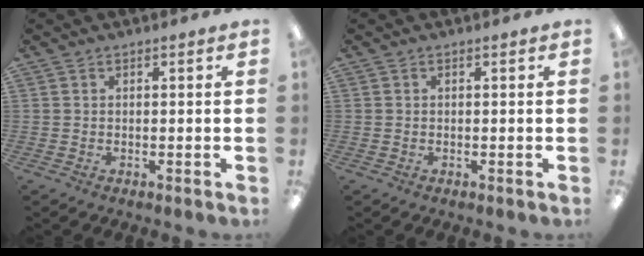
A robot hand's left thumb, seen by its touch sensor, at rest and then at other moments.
{"total": 0.0}